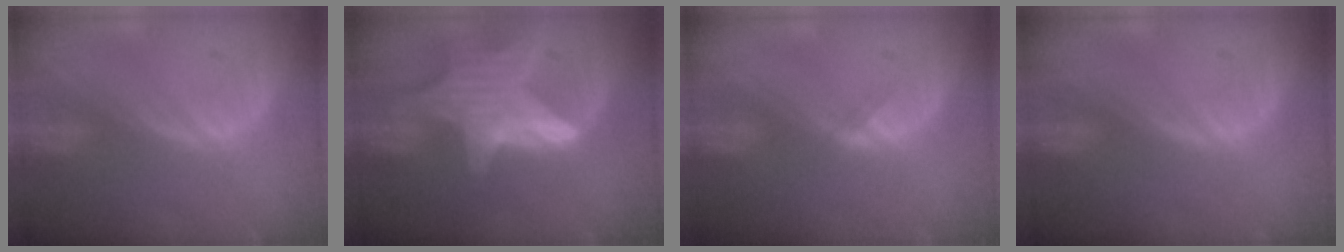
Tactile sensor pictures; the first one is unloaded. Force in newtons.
{"total": 9.5, "press": 9.5, "slide": 0.7}
{"total": 1.1, "press": 0.8, "slide": 0.7}
{"total": 0.0}